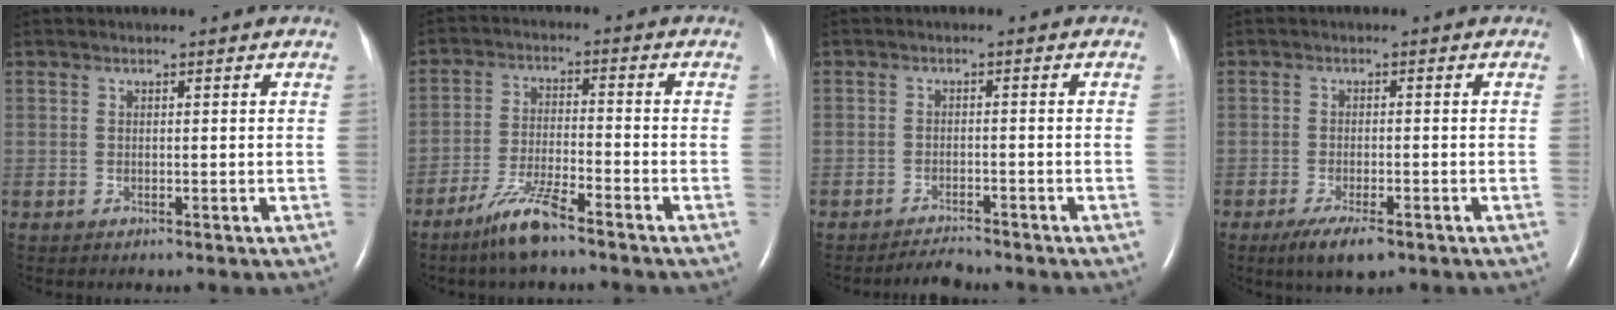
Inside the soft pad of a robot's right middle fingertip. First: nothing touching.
{"total": 7.1, "force": [-5.4, 0.5, 4.7], "torque": [-0.103, -0.015, -0.106]}
{"total": 2.4, "force": [-2.4, 0.1, 0.1], "torque": [-0.010, -0.013, -0.039]}
{"total": 5.3, "force": [-3.4, 1.3, 3.8], "torque": [-0.072, -0.011, -0.052]}